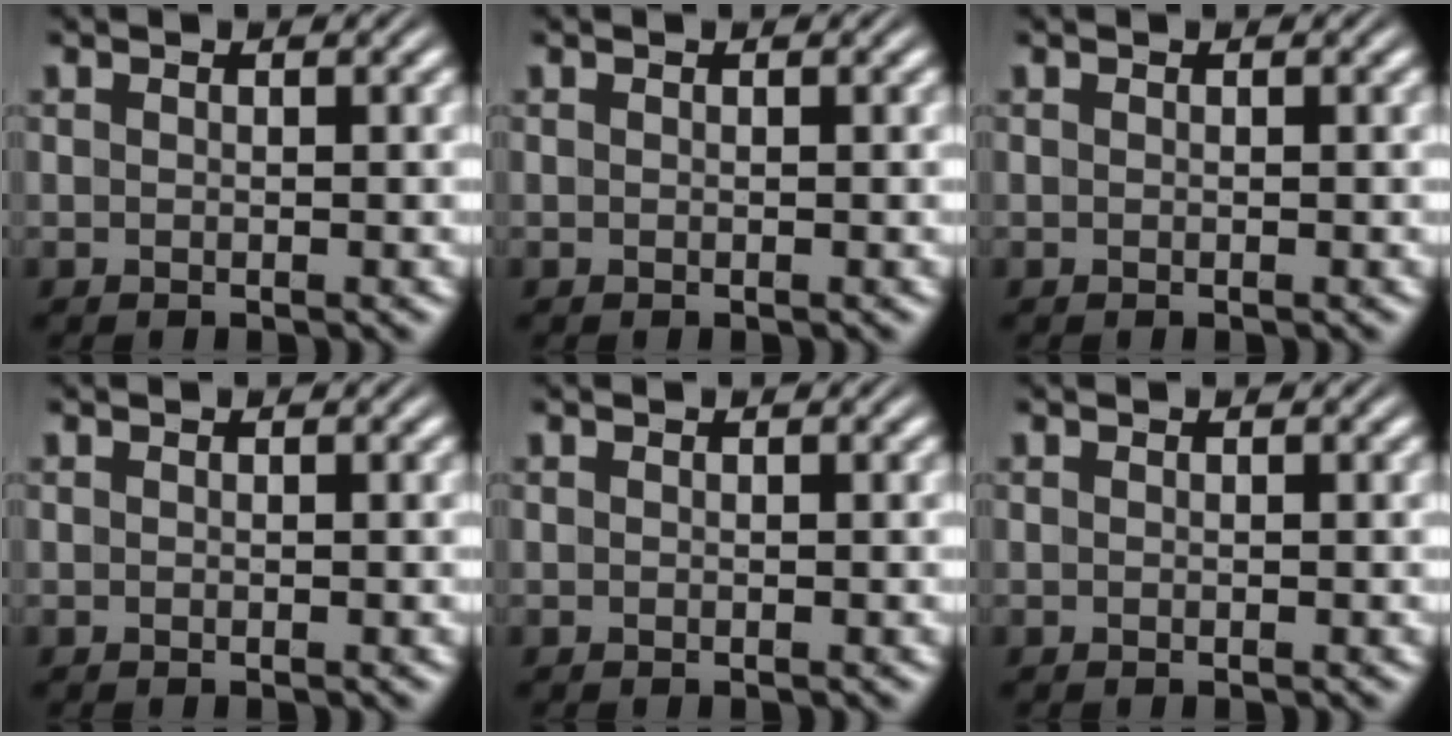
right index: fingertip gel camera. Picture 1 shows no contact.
{"total": 0.0}
{"total": 0.0}
{"total": 0.0}
{"total": 0.0}
{"total": 0.0}